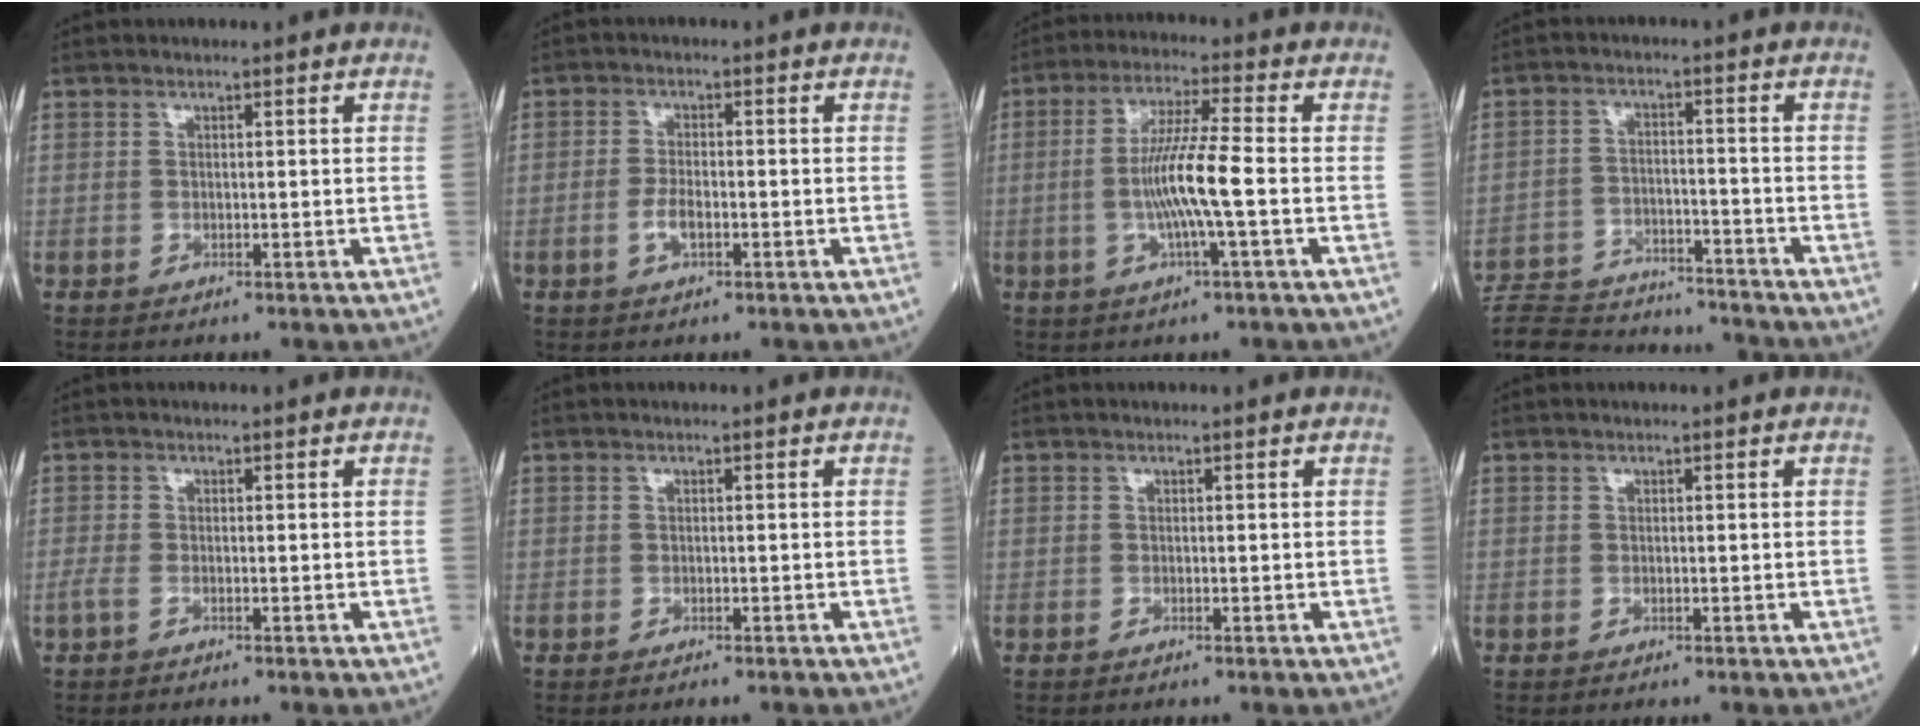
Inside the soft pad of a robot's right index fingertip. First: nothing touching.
{"total": 2.9, "force": [-1.1, 1.0, 2.5], "torque": [-0.053, 0.001, -0.020]}
{"total": 9.0, "force": [-1.4, -0.3, 8.9], "torque": [-0.173, 0.000, -0.031]}
{"total": 16.7, "force": [-15.9, 3.0, 4.3], "torque": [-0.094, 0.006, -0.237]}
{"total": 1.2, "force": [-0.7, 0.3, 0.9], "torque": [-0.022, -0.001, -0.017]}
{"total": 0.8, "force": [-0.5, 0.2, 0.6], "torque": [-0.008, -0.001, -0.006]}
{"total": 0.0}
{"total": 0.0}